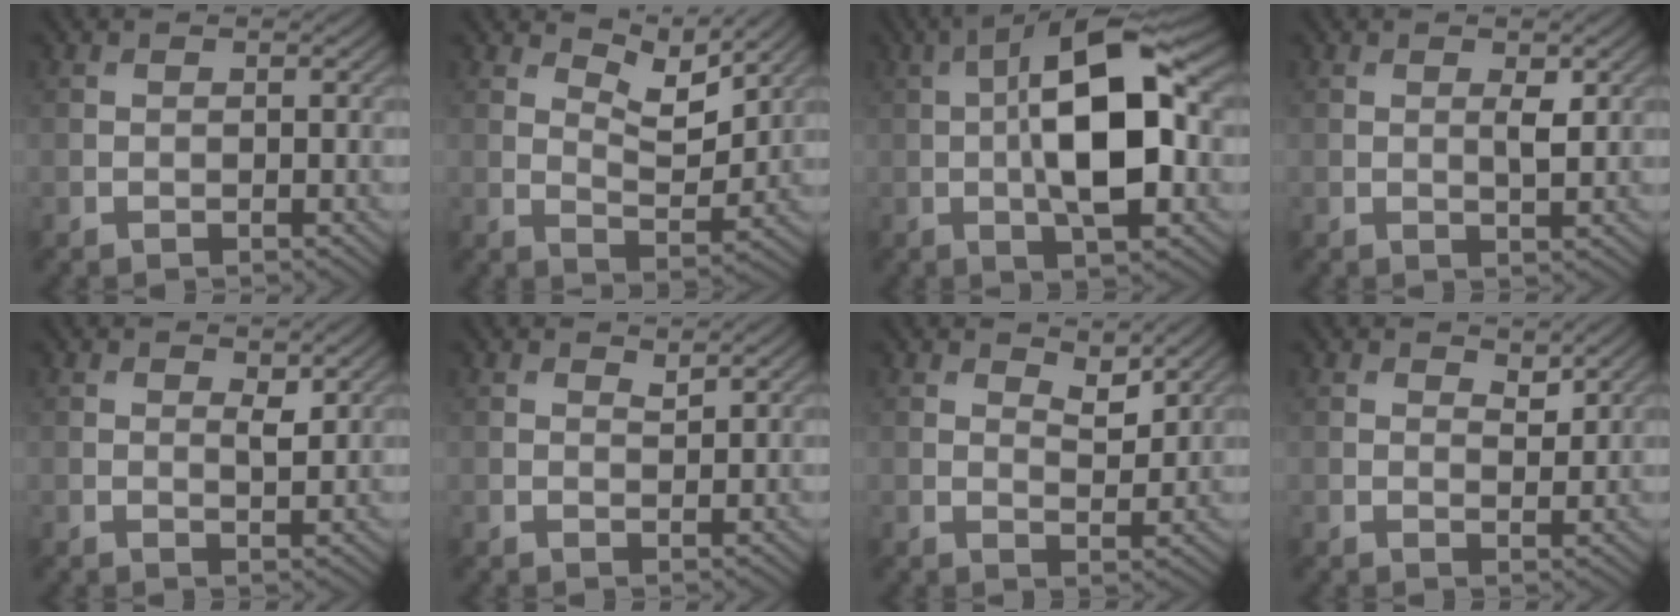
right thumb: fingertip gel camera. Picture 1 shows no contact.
{"total": 6.1, "force": [4.6, 1.9, 3.6], "torque": [-0.073, -0.007, 0.080]}
{"total": 13.4, "force": [0.0, 4.8, 12.6], "torque": [-0.210, 0.016, -0.007]}
{"total": 1.9, "force": [0.6, 0.4, 1.8], "torque": [-0.033, -0.004, 0.012]}
{"total": 1.6, "force": [1.0, 0.3, 1.2], "torque": [-0.023, -0.005, 0.017]}
{"total": 1.1, "force": [1.0, 0.2, 0.5], "torque": [-0.012, -0.004, 0.019]}
{"total": 3.1, "force": [2.3, 1.0, 1.8], "torque": [-0.031, -0.008, 0.040]}
{"total": 2.2, "force": [1.7, 0.8, 1.1], "torque": [-0.017, -0.006, 0.031]}